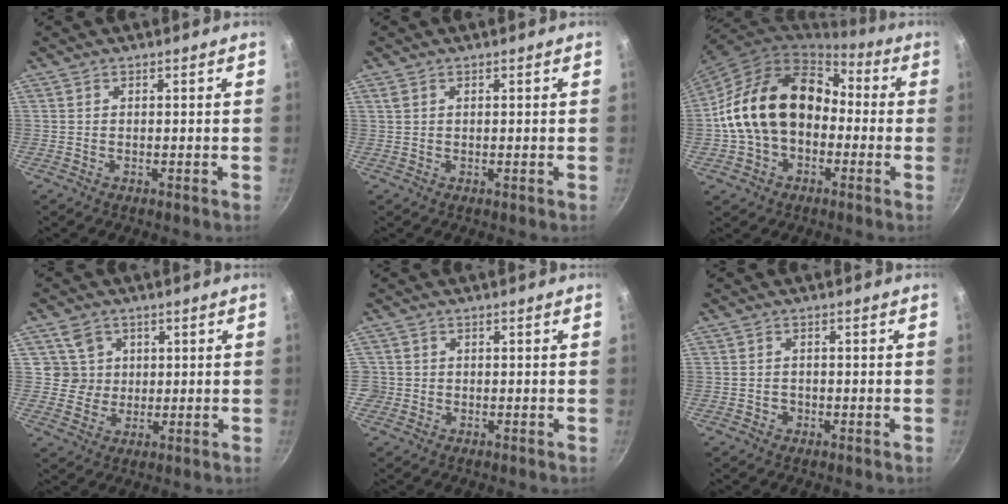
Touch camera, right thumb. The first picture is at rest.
{"total": 1.0, "force": [0.3, 0.6, 0.7], "torque": [-0.013, 0.002, 0.005]}
{"total": 18.7, "force": [-1.2, 13.9, 12.5], "torque": [-0.195, 0.061, -0.024]}
{"total": 5.5, "force": [1.8, 5.2, 0.5], "torque": [0.030, -0.003, 0.033]}
{"total": 2.2, "force": [-0.5, 2.1, 0.2], "torque": [0.009, 0.013, -0.007]}
{"total": 1.6, "force": [-0.7, 1.4, 0.3], "torque": [0.001, 0.007, -0.006]}